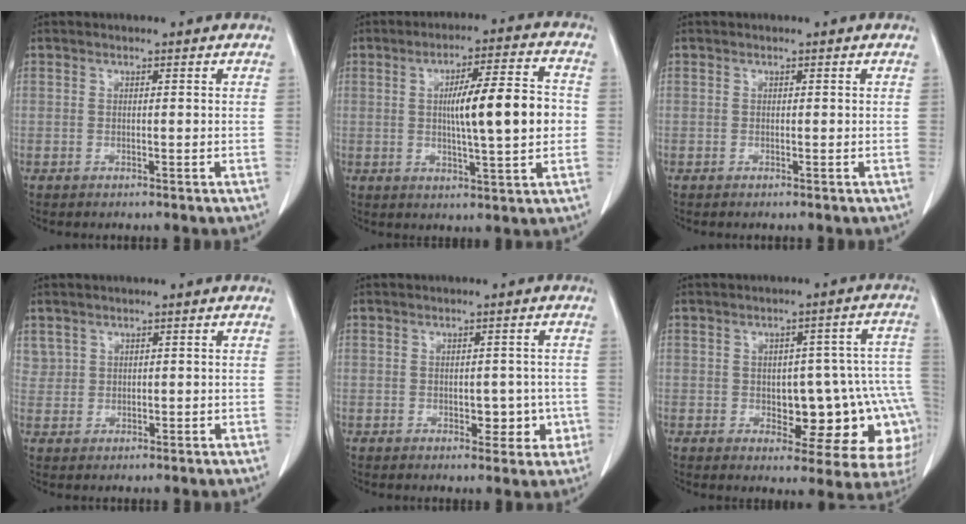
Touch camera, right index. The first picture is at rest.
{"total": 11.9, "force": [0.2, 1.3, 11.9], "torque": [-0.183, 0.015, 0.002]}
{"total": 0.0}
{"total": 1.8, "force": [1.0, 1.5, 0.1], "torque": [0.008, 0.007, 0.016]}
{"total": 4.2, "force": [-0.9, 2.7, 3.0], "torque": [-0.021, 0.009, -0.005]}
{"total": 15.4, "force": [-2.9, 6.6, 13.6], "torque": [-0.098, 0.036, -0.019]}